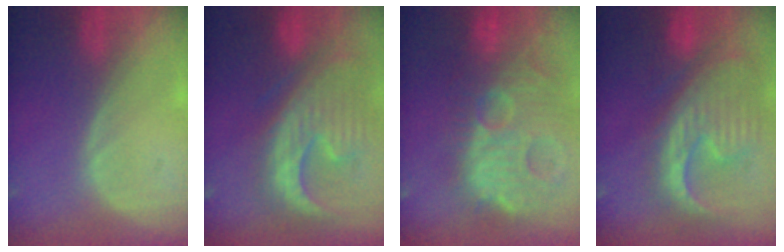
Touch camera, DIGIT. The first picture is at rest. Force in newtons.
{"total": 13.4, "press": 11.4, "slide": 7.0}
{"total": 14.8, "press": 12.7, "slide": 7.6}
{"total": 13.0, "press": 11.2, "slide": 6.6}